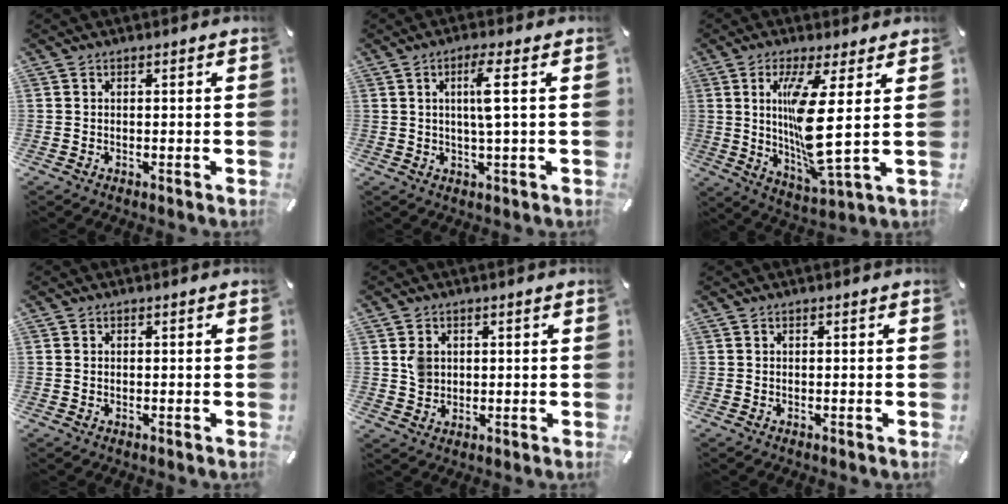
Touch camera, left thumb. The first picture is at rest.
{"total": 6.4, "force": [1.2, 0.3, 6.3], "torque": [-0.122, -0.003, 0.014]}
{"total": 14.3, "force": [2.3, 2.0, 14.0], "torque": [-0.281, -0.030, 0.027]}
{"total": 0.5, "force": [0.1, 0.5, 0.2], "torque": [-0.003, 0.004, 0.000]}
{"total": 4.7, "force": [1.1, 4.0, 2.3], "torque": [-0.049, 0.002, 0.018]}
{"total": 0.0}